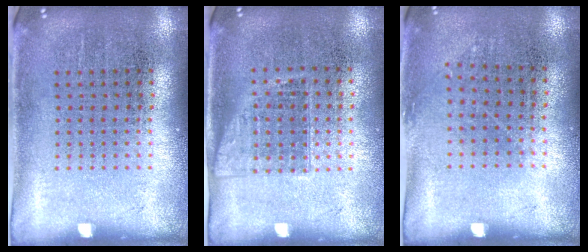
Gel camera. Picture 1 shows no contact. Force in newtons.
{"total": 1.1, "press": 1.0, "slide": 0.6}
{"total": 0.8, "press": 0.6, "slide": 0.5}